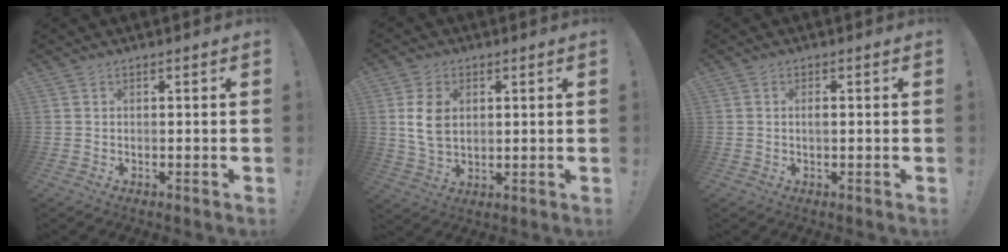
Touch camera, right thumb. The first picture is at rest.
{"total": 9.0, "force": [1.9, 6.3, 6.1], "torque": [-0.114, 0.001, 0.034]}
{"total": 1.1, "force": [-0.2, 0.3, 1.0], "torque": [-0.016, 0.000, -0.004]}